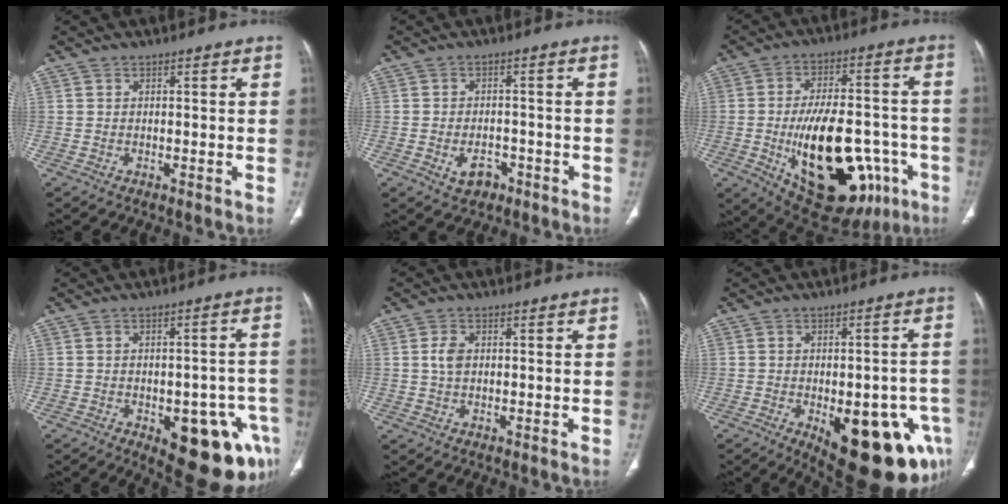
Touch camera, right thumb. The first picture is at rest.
{"total": 4.4, "force": [-2.1, 3.0, 2.5], "torque": [-0.032, 0.015, -0.026]}
{"total": 26.9, "force": [-7.9, 13.6, 21.8], "torque": [-0.312, 0.014, -0.092]}
{"total": 16.4, "force": [-6.8, 7.4, 13.0], "torque": [-0.110, 0.031, -0.068]}
{"total": 2.7, "force": [0.3, 1.8, 2.1], "torque": [-0.043, 0.003, 0.005]}
{"total": 21.1, "force": [-8.2, 9.1, 17.1], "torque": [-0.150, 0.013, -0.087]}